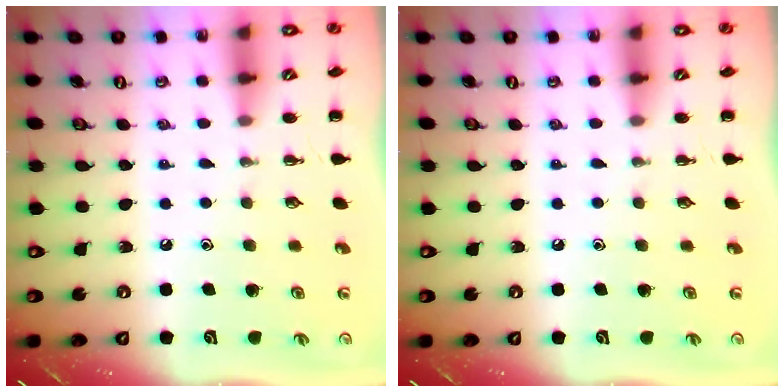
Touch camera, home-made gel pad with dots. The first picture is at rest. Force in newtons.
{"total": 0.0}